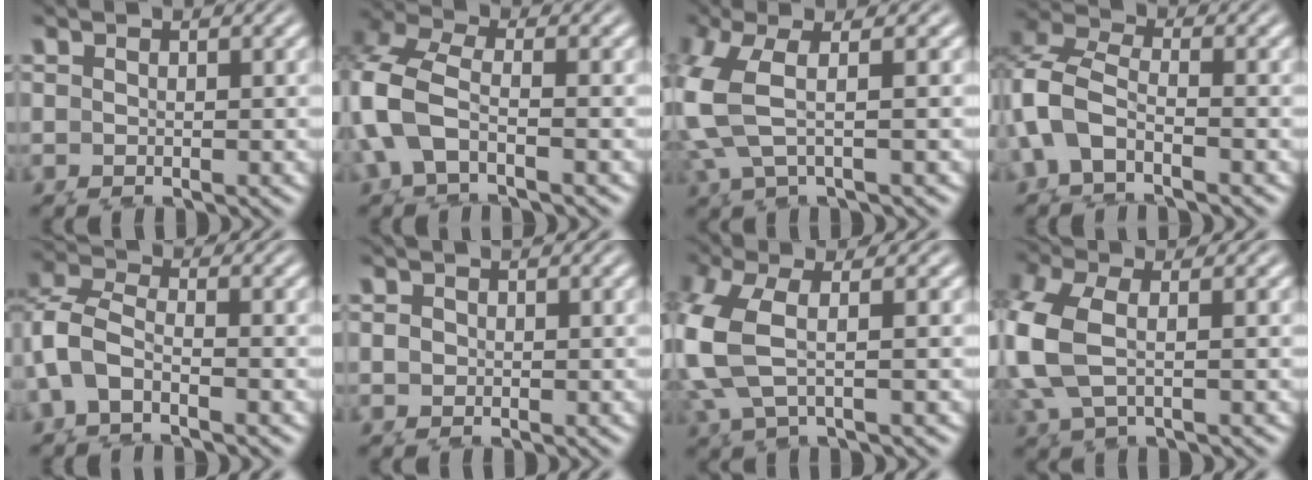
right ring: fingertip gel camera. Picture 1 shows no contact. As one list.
[{"total": 6.5, "force": [0.2, 5.4, 3.7], "torque": [-0.133, -0.033, 0.013]}, {"total": 6.7, "force": [2.8, 3.6, 5.0], "torque": [-0.115, 0.020, 0.037]}, {"total": 8.7, "force": [-0.1, 7.6, 4.2], "torque": [-0.134, -0.033, 0.001]}, {"total": 7.4, "force": [-0.3, 6.6, 3.3], "torque": [-0.106, -0.025, -0.009]}, {"total": 0.6, "force": [0.1, 0.5, -0.2], "torque": [0.001, -0.014, 0.009]}, {"total": 6.6, "force": [2.1, 4.1, 4.7], "torque": [-0.119, 0.010, 0.031]}, {"total": 5.7, "force": [1.1, 4.1, 3.7], "torque": [-0.114, -0.012, 0.026]}]